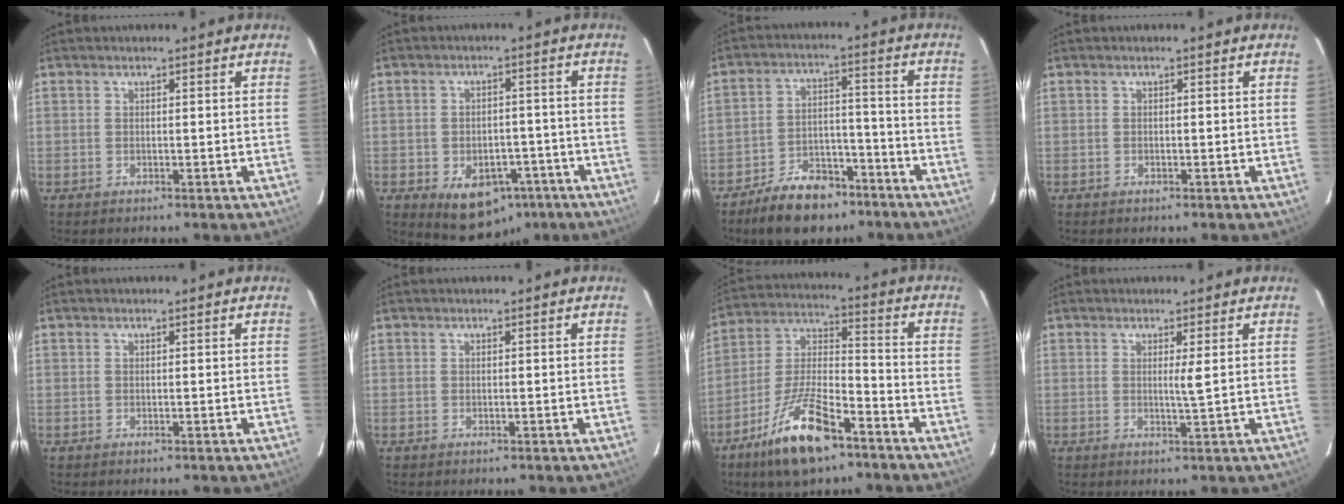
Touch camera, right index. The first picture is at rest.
{"total": 9.2, "force": [-4.8, 5.9, 5.1], "torque": [-0.071, 0.007, -0.060]}
{"total": 10.7, "force": [-8.0, 4.7, 5.3], "torque": [-0.090, 0.007, -0.137]}
{"total": 0.0}
{"total": 0.0}
{"total": 0.0}
{"total": 14.7, "force": [-9.5, 4.0, 10.5], "torque": [-0.214, -0.011, -0.173]}
{"total": 1.6, "force": [0.4, -0.4, 1.6], "torque": [-0.030, -0.004, 0.007]}